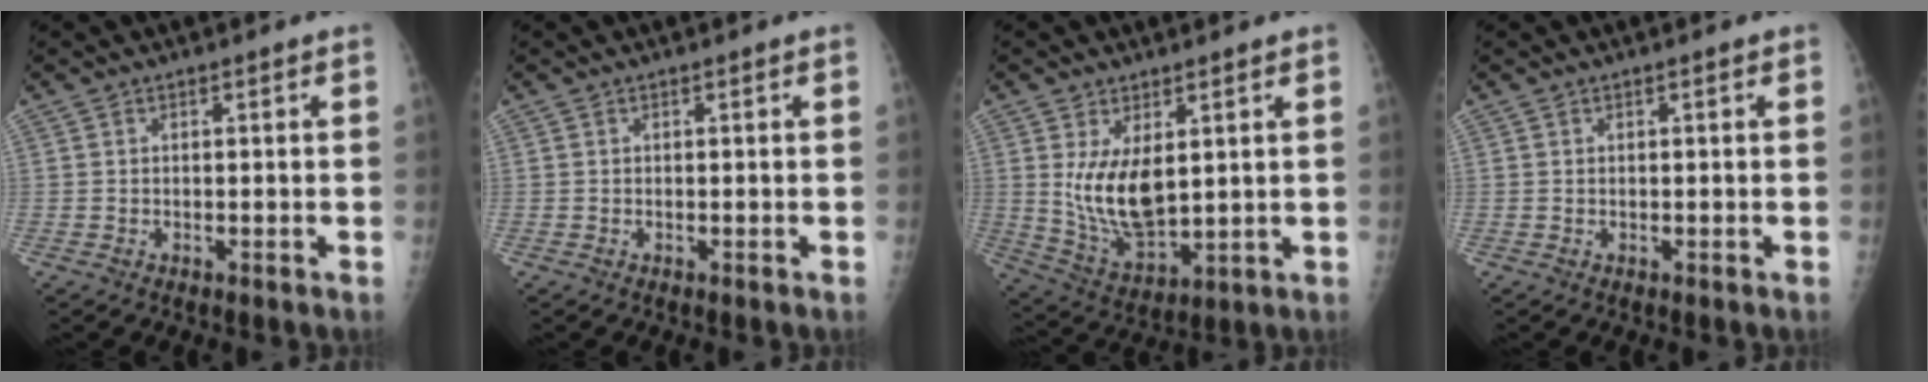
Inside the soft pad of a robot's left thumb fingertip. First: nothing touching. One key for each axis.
{"total": 0.0}
{"total": 11.1, "fx": 2.5, "fy": 5.6, "fz": 9.2, "tx": -0.151, "ty": -0.028, "tz": 0.065}
{"total": 0.0}